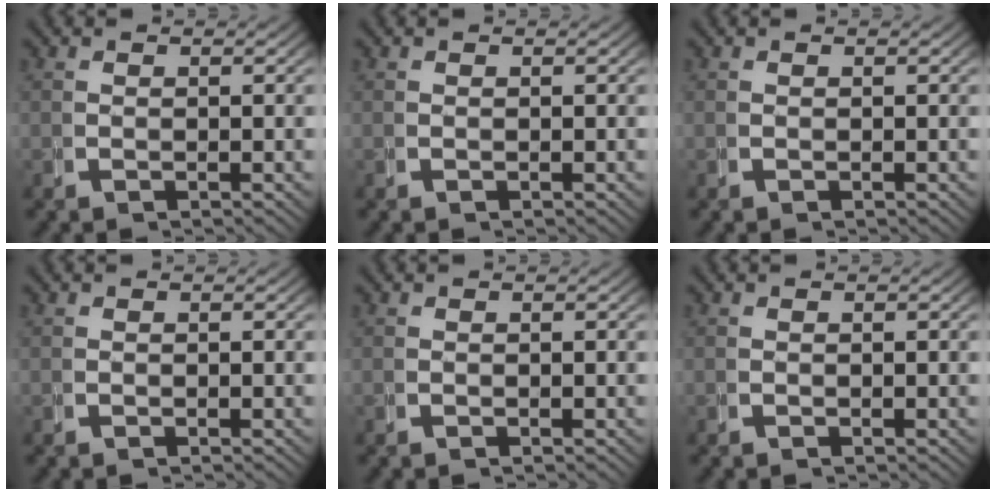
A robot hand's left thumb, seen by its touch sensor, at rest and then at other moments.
{"total": 0.0}
{"total": 0.0}
{"total": 0.0}
{"total": 0.0}
{"total": 0.0}